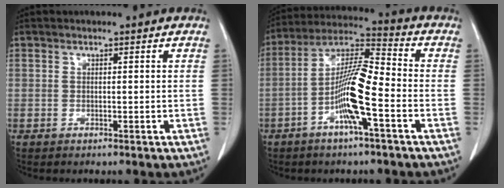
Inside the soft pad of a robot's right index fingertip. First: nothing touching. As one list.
[{"total": 11.5, "force": [-3.8, 1.1, 10.8], "torque": [-0.212, 0.010, -0.075]}]